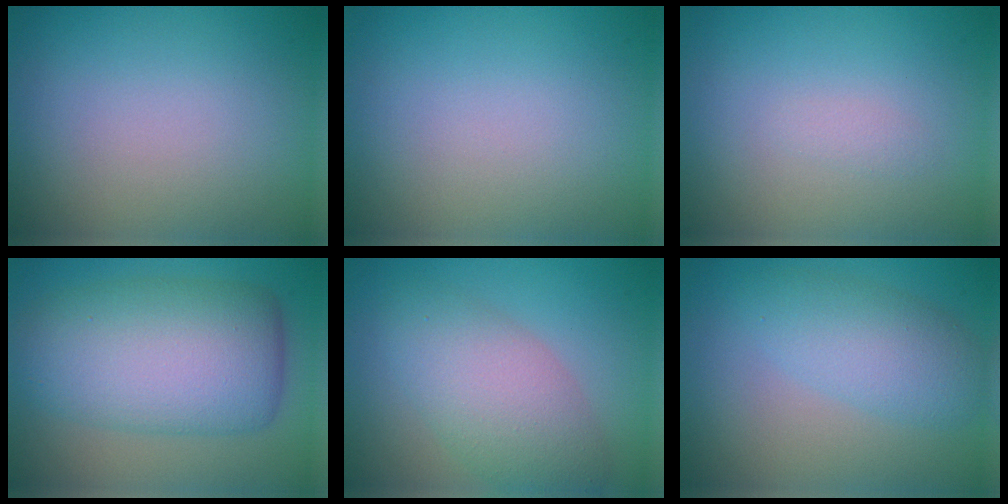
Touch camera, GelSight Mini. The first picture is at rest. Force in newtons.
{"total": 0.0}
{"total": 0.6, "press": 0.6, "slide": 0.0}
{"total": 10.0, "press": 10.0, "slide": 0.1}
{"total": 5.5, "press": 5.5, "slide": 0.3}
{"total": 3.8, "press": 3.8, "slide": 0.1}